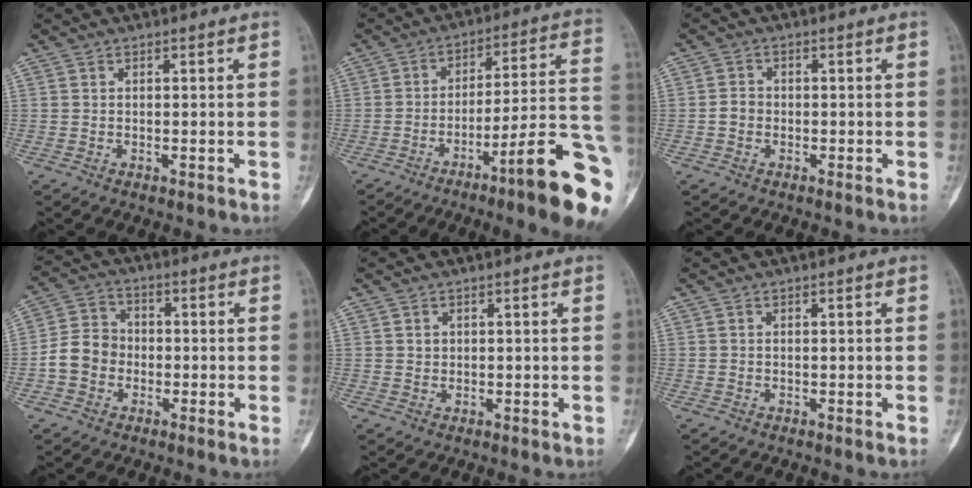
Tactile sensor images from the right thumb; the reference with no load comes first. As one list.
[{"total": 19.5, "force": [-9.0, 2.1, 17.1], "torque": [-0.195, 0.058, -0.132]}, {"total": 1.9, "force": [-0.7, 1.5, 1.0], "torque": [-0.014, 0.005, -0.021]}, {"total": 7.3, "force": [-1.9, 6.2, 3.4], "torque": [-0.049, 0.028, -0.048]}, {"total": 1.2, "force": [0.3, 1.1, 0.3], "torque": [0.000, 0.002, 0.004]}, {"total": 0.0}]